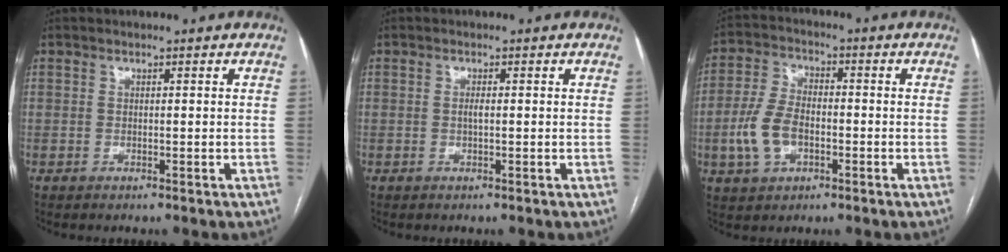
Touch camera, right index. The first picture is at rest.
{"total": 1.0, "force": [0.0, 0.1, 1.0], "torque": [-0.020, 0.000, 0.000]}
{"total": 8.3, "force": [-2.2, 4.8, 6.3], "torque": [-0.149, 0.012, -0.040]}